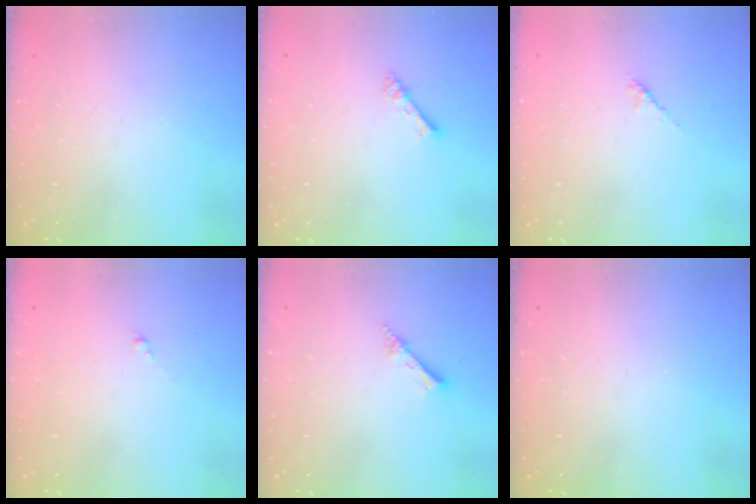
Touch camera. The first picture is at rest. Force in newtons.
{"total": 2.7, "press": 2.7, "slide": 0.2}
{"total": 2.6, "press": 2.4, "slide": 0.7}
{"total": 0.0}
{"total": 2.5, "press": 2.5, "slide": 0.2}
{"total": 0.0}